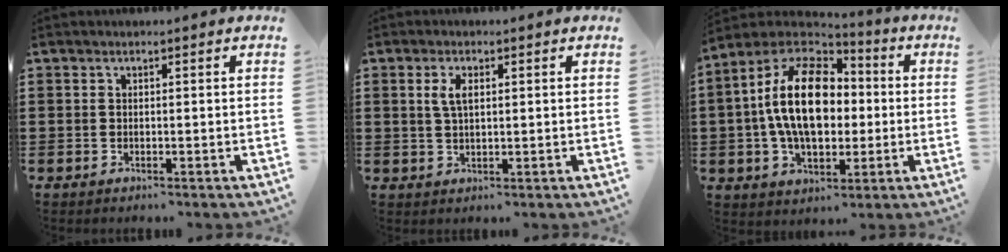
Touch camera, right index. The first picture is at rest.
{"total": 3.2, "force": [0.9, 1.4, 2.7], "torque": [-0.058, 0.009, 0.013]}
{"total": 15.9, "force": [0.6, 9.4, 12.8], "torque": [-0.275, 0.005, 0.003]}